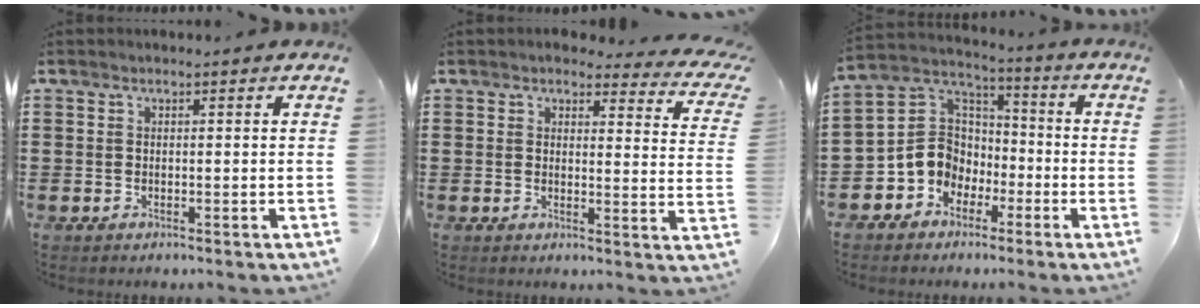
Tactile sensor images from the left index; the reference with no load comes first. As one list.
[{"total": 3.8, "force": [3.4, 0.8, 1.5], "torque": [-0.028, -0.019, 0.056]}, {"total": 8.1, "force": [-3.1, 7.2, 2.1], "torque": [-0.081, 0.014, -0.066]}]